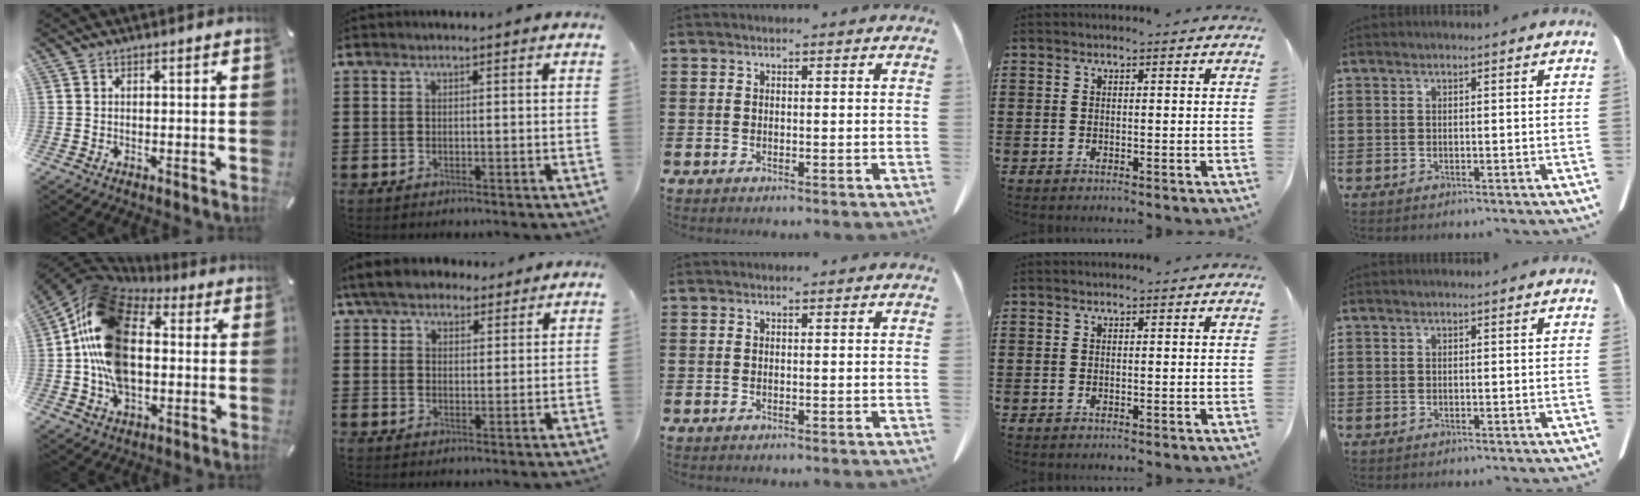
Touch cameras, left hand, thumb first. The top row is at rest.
{"thumb": {"total": 19.9, "force": [0.8, 14.3, 13.8], "torque": [-0.292, 0.009, 0.013]}, "index": {"total": 5.9, "force": [5.1, 2.3, 2.0], "torque": [-0.058, 0.000, 0.096]}}